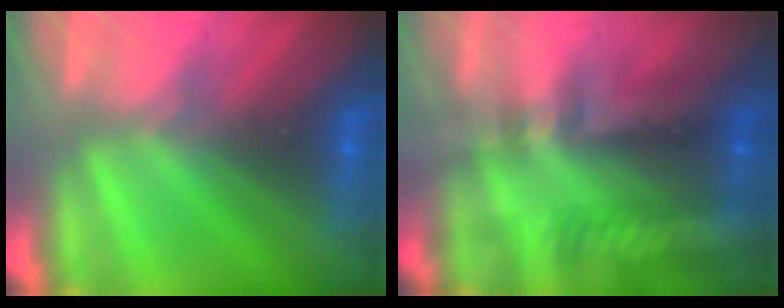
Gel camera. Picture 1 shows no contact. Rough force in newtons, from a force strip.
{"total": 2.4}